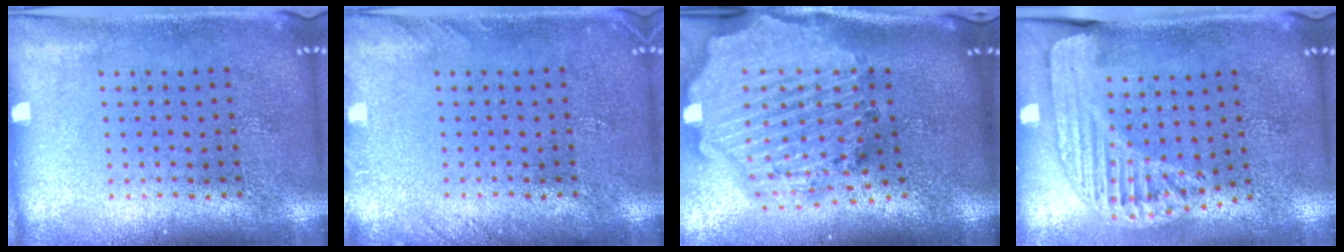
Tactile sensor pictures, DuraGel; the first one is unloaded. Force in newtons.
{"total": 1.2, "press": 1.2, "slide": 0.1}
{"total": 4.1, "press": 3.4, "slide": 2.3}
{"total": 1.5, "press": 1.5, "slide": 0.3}